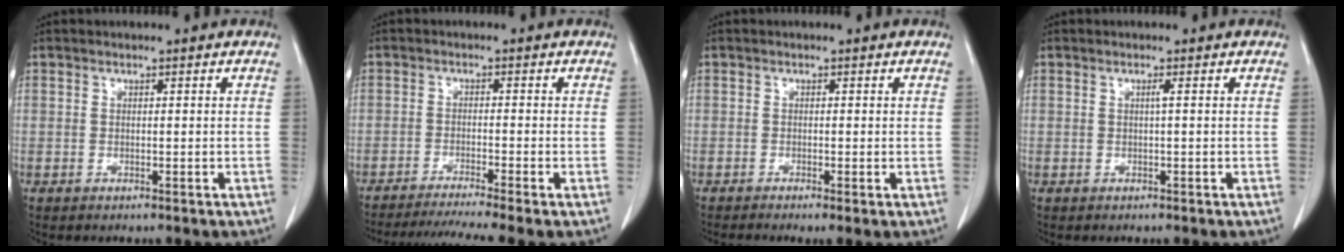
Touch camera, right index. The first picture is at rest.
{"total": 9.4, "force": [-8.0, -1.5, 4.7], "torque": [-0.062, -0.017, -0.125]}
{"total": 2.2, "force": [-1.4, 0.3, 1.7], "torque": [-0.025, -0.007, -0.023]}
{"total": 0.5, "force": [0.1, -0.2, 0.5], "torque": [-0.008, -0.001, 0.003]}